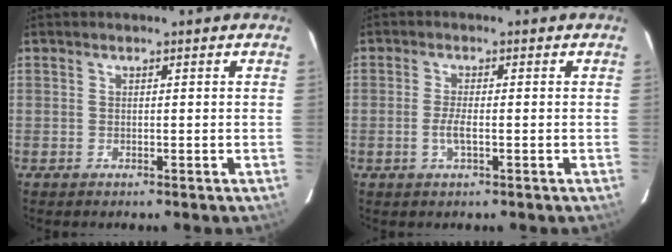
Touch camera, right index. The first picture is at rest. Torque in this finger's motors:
{"motor_torque": [0.58, -0.12, 0.37, 0.08]}